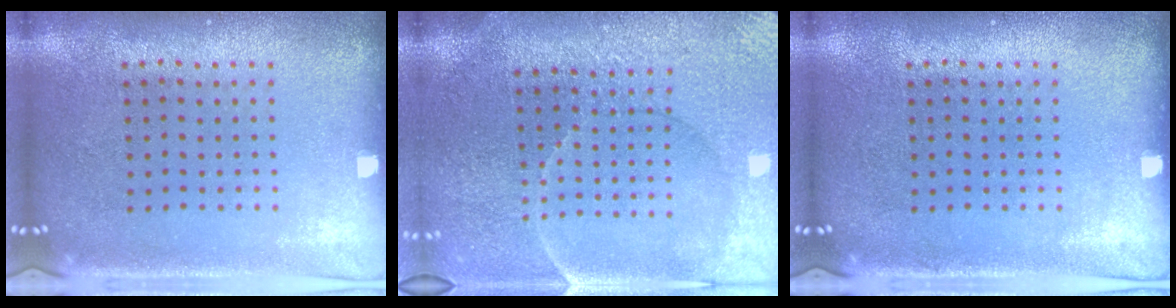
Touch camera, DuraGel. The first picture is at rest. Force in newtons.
{"total": 3.8, "press": 3.6, "slide": 1.3}
{"total": 0.0}